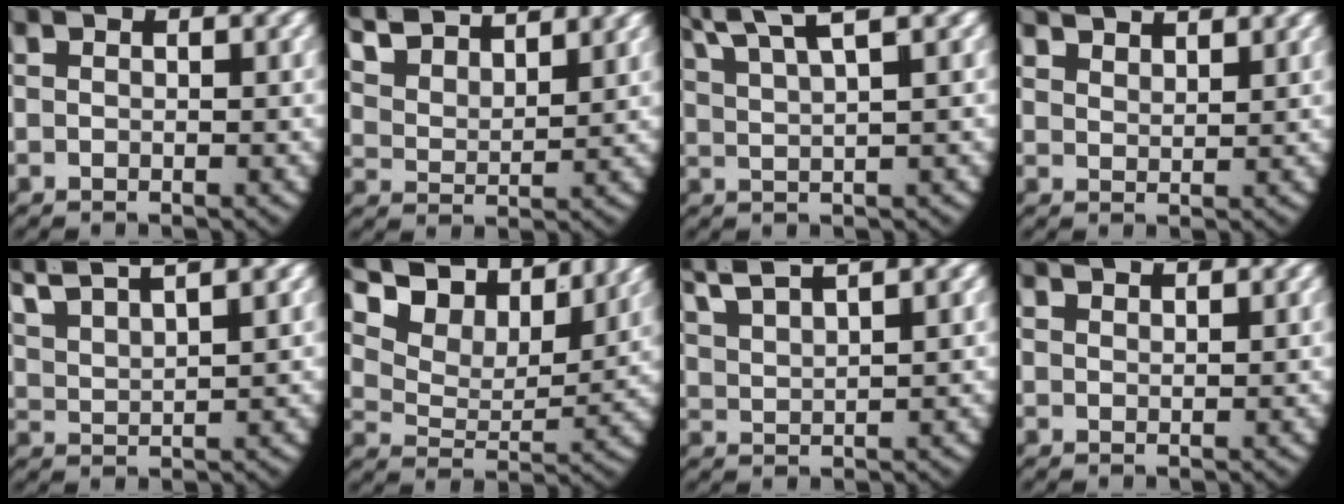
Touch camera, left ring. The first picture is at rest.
{"total": 6.2, "force": [4.6, 3.0, 2.8], "torque": [-0.073, 0.003, 0.076]}
{"total": 3.8, "force": [2.8, 0.7, 2.5], "torque": [-0.057, 0.000, 0.056]}
{"total": 3.1, "force": [3.0, 0.2, 0.5], "torque": [-0.010, -0.001, 0.057]}
{"total": 5.8, "force": [4.5, 2.0, 3.0], "torque": [-0.081, 0.003, 0.081]}
{"total": 10.4, "force": [6.7, 5.3, 5.9], "torque": [-0.122, 0.014, 0.103]}
{"total": 4.5, "force": [4.0, 0.9, 2.0], "torque": [-0.057, 0.004, 0.075]}
{"total": 1.9, "force": [1.7, -0.7, 0.0], "torque": [0.001, -0.003, 0.036]}